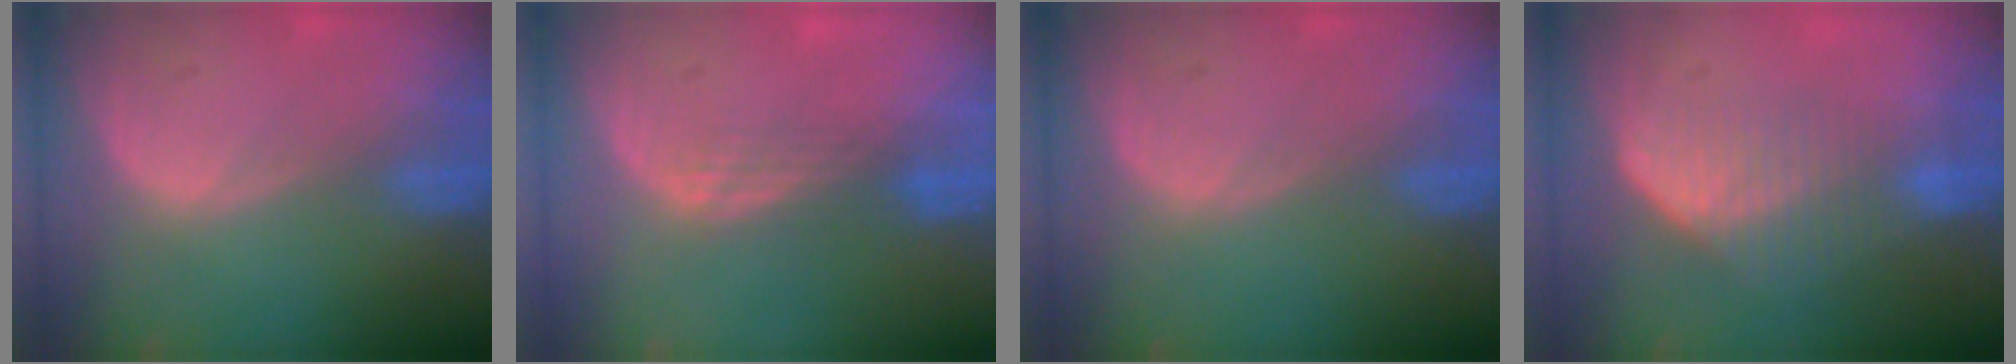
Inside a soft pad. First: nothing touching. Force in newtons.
{"total": 3.0, "press": 2.5, "slide": 1.6}
{"total": 0.0}
{"total": 7.5, "press": 6.2, "slide": 4.1}